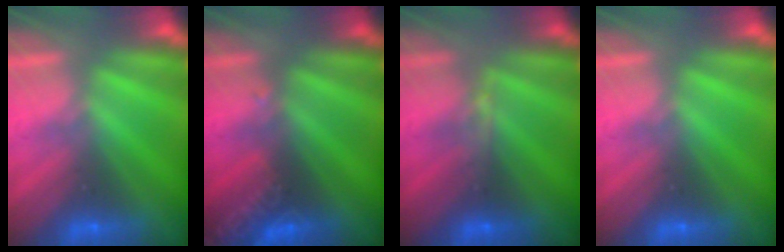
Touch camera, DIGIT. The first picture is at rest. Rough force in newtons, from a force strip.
{"total": 2.8}
{"total": 2.9}
{"total": 0.0}